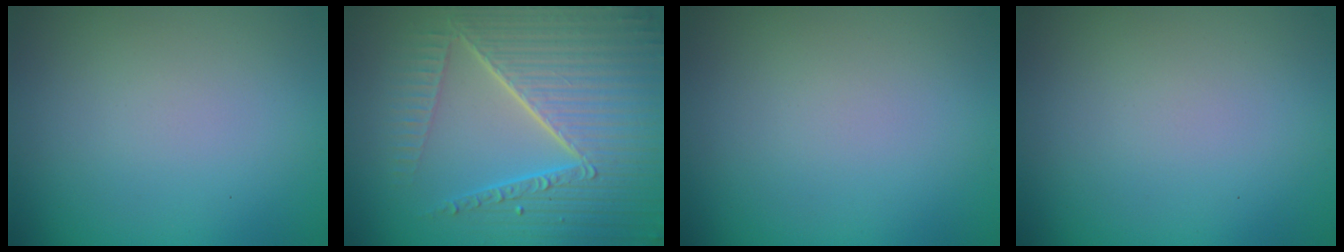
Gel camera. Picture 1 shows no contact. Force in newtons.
{"total": 8.6, "press": 6.0, "slide": 6.2}
{"total": 0.0}
{"total": 0.0}